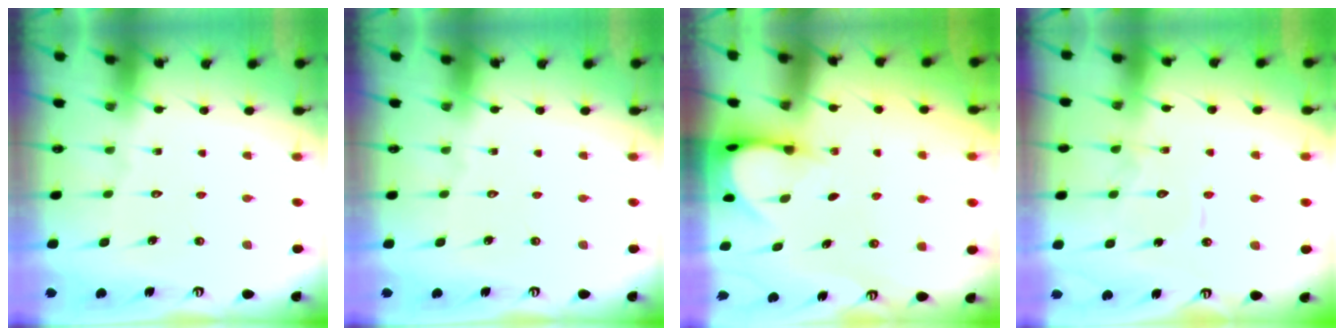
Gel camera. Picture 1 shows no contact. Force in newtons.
{"total": 0.0}
{"total": 3.9, "press": 3.9, "slide": 0.3}
{"total": 9.9, "press": 9.9, "slide": 0.9}